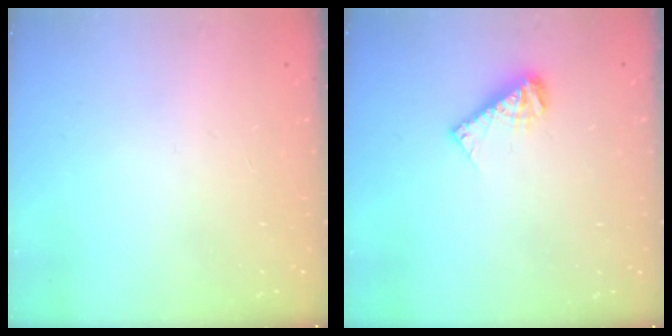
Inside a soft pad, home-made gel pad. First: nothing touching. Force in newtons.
{"total": 6.6, "press": 6.5, "slide": 0.5}